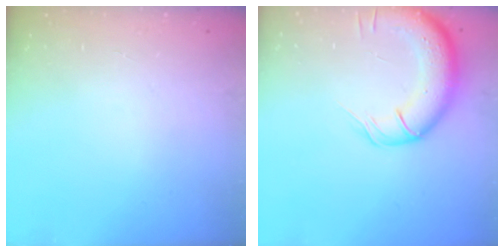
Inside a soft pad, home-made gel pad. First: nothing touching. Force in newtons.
{"total": 14.6, "press": 14.1, "slide": 3.5}